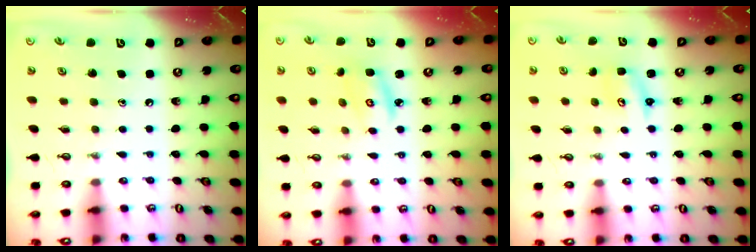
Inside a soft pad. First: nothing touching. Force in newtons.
{"total": 3.9, "press": 3.9, "slide": 0.3}
{"total": 2.7, "press": 2.7, "slide": 0.3}